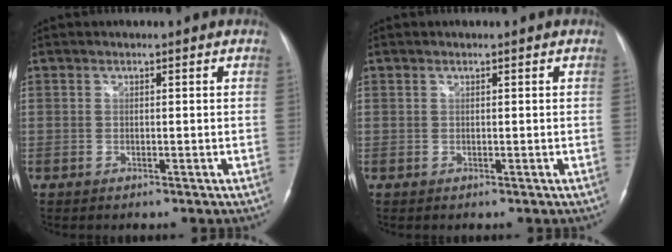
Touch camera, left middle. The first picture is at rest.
{"total": 0.0}